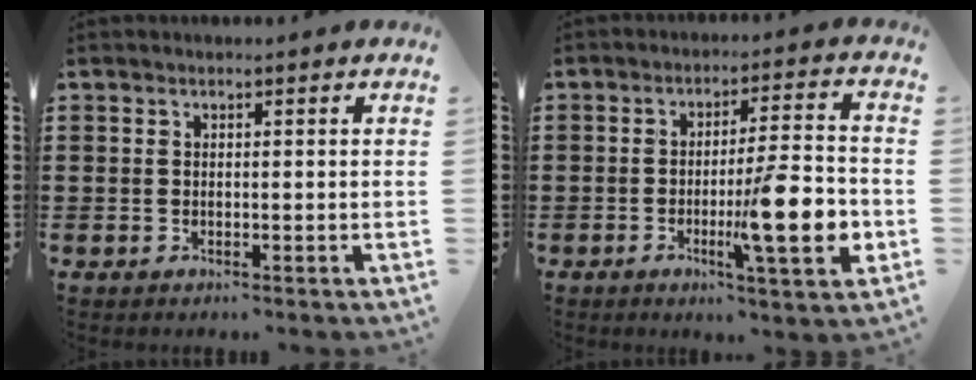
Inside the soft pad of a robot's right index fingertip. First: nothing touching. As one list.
[{"total": 12.3, "force": [-3.1, 1.8, 11.8], "torque": [-0.180, -0.008, -0.053]}]